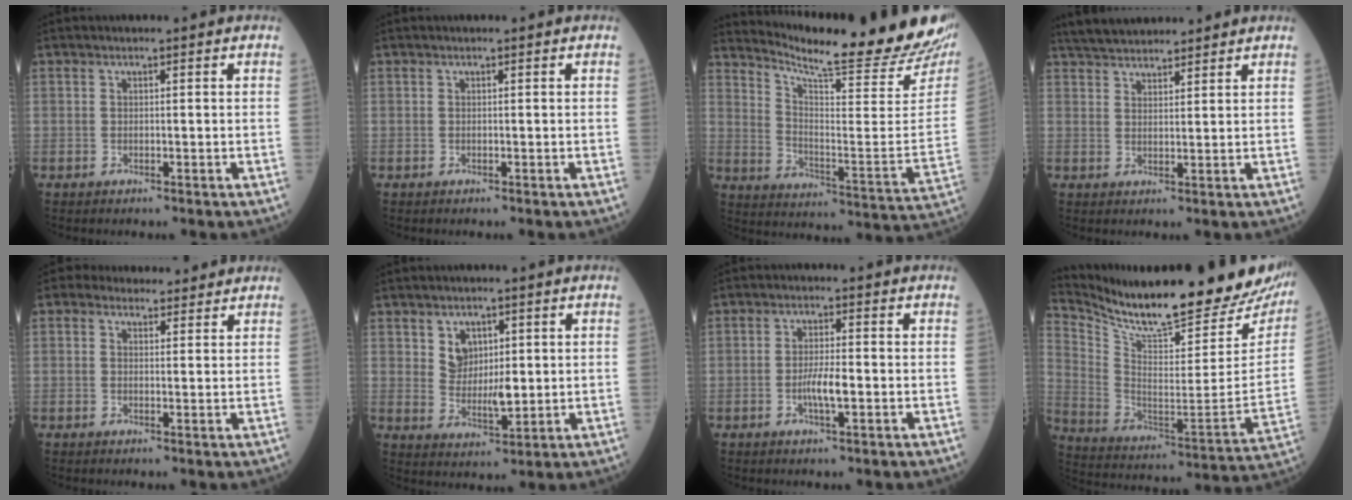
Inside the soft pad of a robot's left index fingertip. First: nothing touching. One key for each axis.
{"total": 0.0}
{"total": 24.1, "fx": 22.2, "fy": 0.6, "fz": 9.3, "tx": -0.154, "ty": -0.109, "tz": 0.291}
{"total": 9.3, "fx": 8.5, "fy": 2.0, "fz": 3.1, "tx": -0.054, "ty": 0.032, "tz": 0.139}
{"total": 6.0, "fx": 5.4, "fy": 2.5, "fz": 0.9, "tx": -0.003, "ty": 0.015, "tz": 0.064}
{"total": 5.0, "fx": 2.0, "fy": 3.1, "fz": 3.4, "tx": -0.068, "ty": 0.003, "tz": 0.045}
{"total": 3.5, "fx": -0.9, "fy": 0.4, "fz": 3.4, "tx": -0.069, "ty": -0.002, "tz": -0.017}
{"total": 28.4, "fx": 25.1, "fy": 4.1, "fz": 12.7, "tx": -0.223, "ty": -0.092, "tz": 0.358}